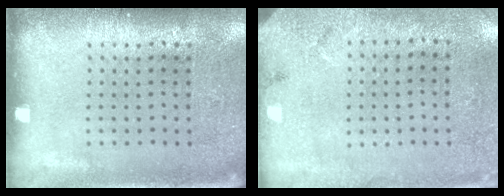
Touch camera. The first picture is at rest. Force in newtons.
{"total": 2.7, "press": 2.2, "slide": 1.6}